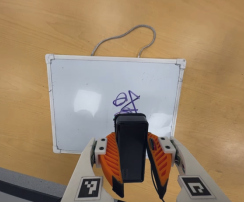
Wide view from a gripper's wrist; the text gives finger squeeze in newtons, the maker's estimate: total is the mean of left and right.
{"total": 7.2, "left": 6.0, "right": 8.4}